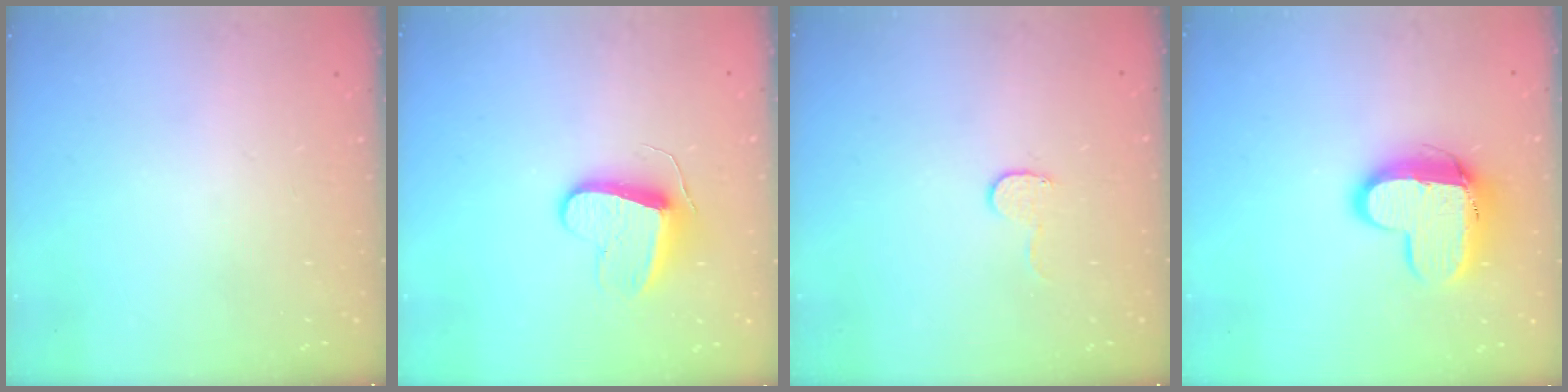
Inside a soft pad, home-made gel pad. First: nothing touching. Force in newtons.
{"total": 9.6, "press": 9.5, "slide": 0.6}
{"total": 4.9, "press": 4.9, "slide": 0.4}
{"total": 12.0, "press": 11.9, "slide": 1.1}